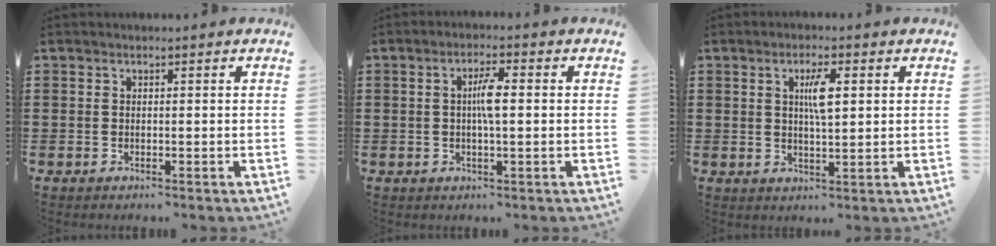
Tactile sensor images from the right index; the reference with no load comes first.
{"total": 3.9, "force": [0.1, 0.8, 3.8], "torque": [-0.071, 0.000, -0.001]}
{"total": 4.5, "force": [1.1, 1.1, 4.2], "torque": [-0.077, 0.004, 0.013]}